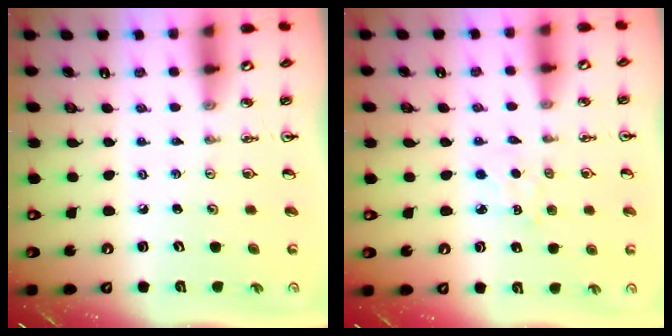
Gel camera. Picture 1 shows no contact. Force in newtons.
{"total": 3.5, "press": 3.5, "slide": 0.4}